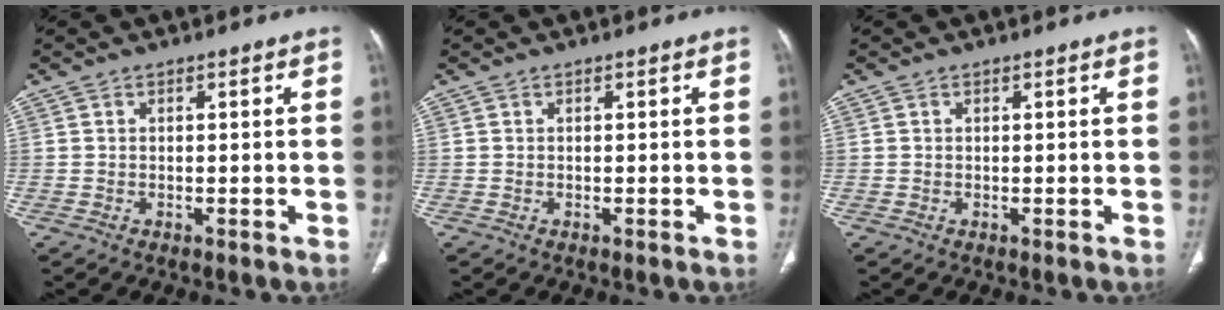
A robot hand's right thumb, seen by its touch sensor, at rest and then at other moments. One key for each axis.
{"total": 0.0}
{"total": 0.0}